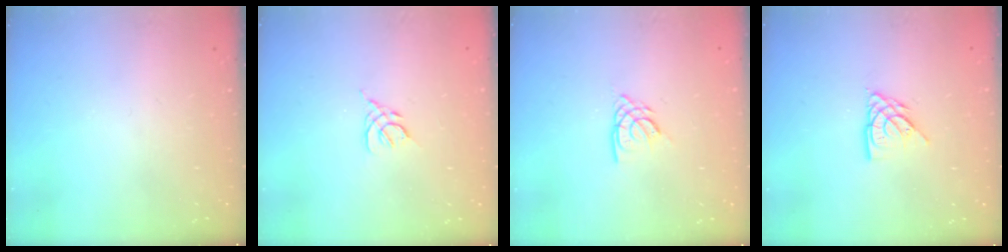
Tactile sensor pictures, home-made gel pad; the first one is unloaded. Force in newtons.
{"total": 2.8, "press": 2.8, "slide": 0.7}
{"total": 3.8, "press": 3.7, "slide": 0.4}
{"total": 7.6, "press": 7.6, "slide": 0.5}